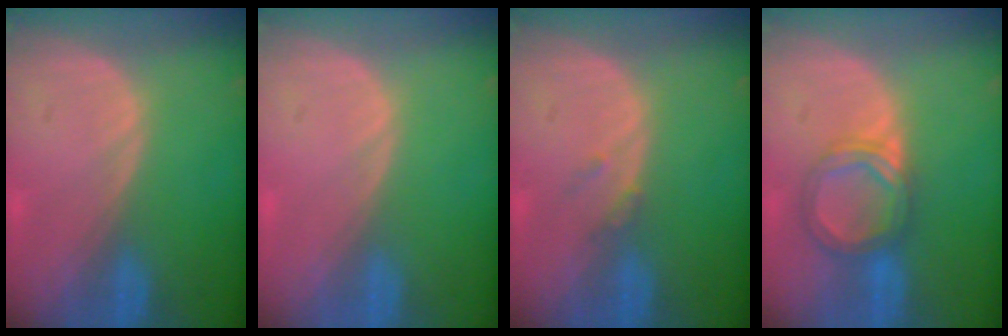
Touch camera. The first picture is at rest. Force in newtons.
{"total": 0.0}
{"total": 1.2, "press": 1.2, "slide": 0.3}
{"total": 5.3, "press": 5.3, "slide": 0.2}